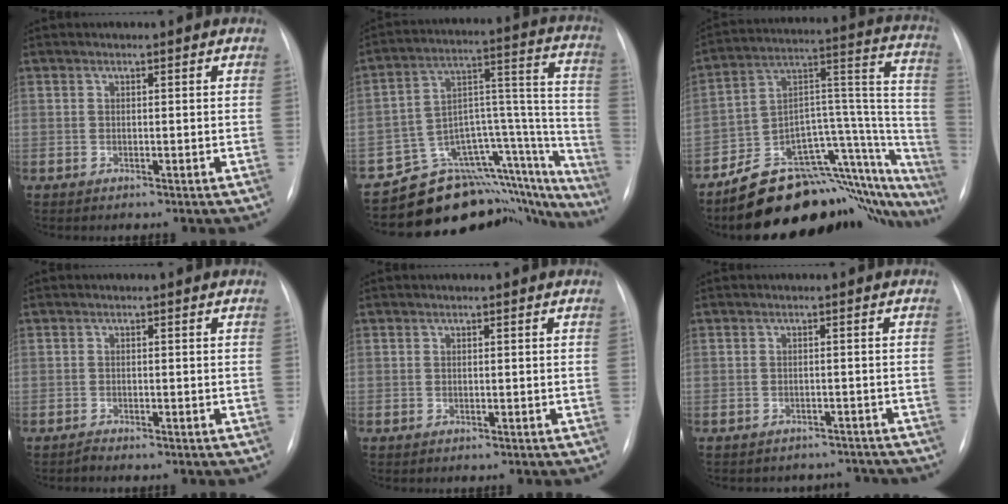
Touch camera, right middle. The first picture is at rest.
{"total": 22.8, "force": [-20.0, 8.1, 7.4], "torque": [-0.028, 0.079, -0.280]}
{"total": 25.7, "force": [-21.7, 8.2, 10.9], "torque": [-0.032, 0.073, -0.300]}
{"total": 1.2, "force": [-1.1, 0.1, 0.4], "torque": [-0.011, -0.002, -0.016]}
{"total": 0.0}
{"total": 6.6, "force": [-6.0, 2.7, -0.1], "torque": [0.005, 0.019, -0.062]}